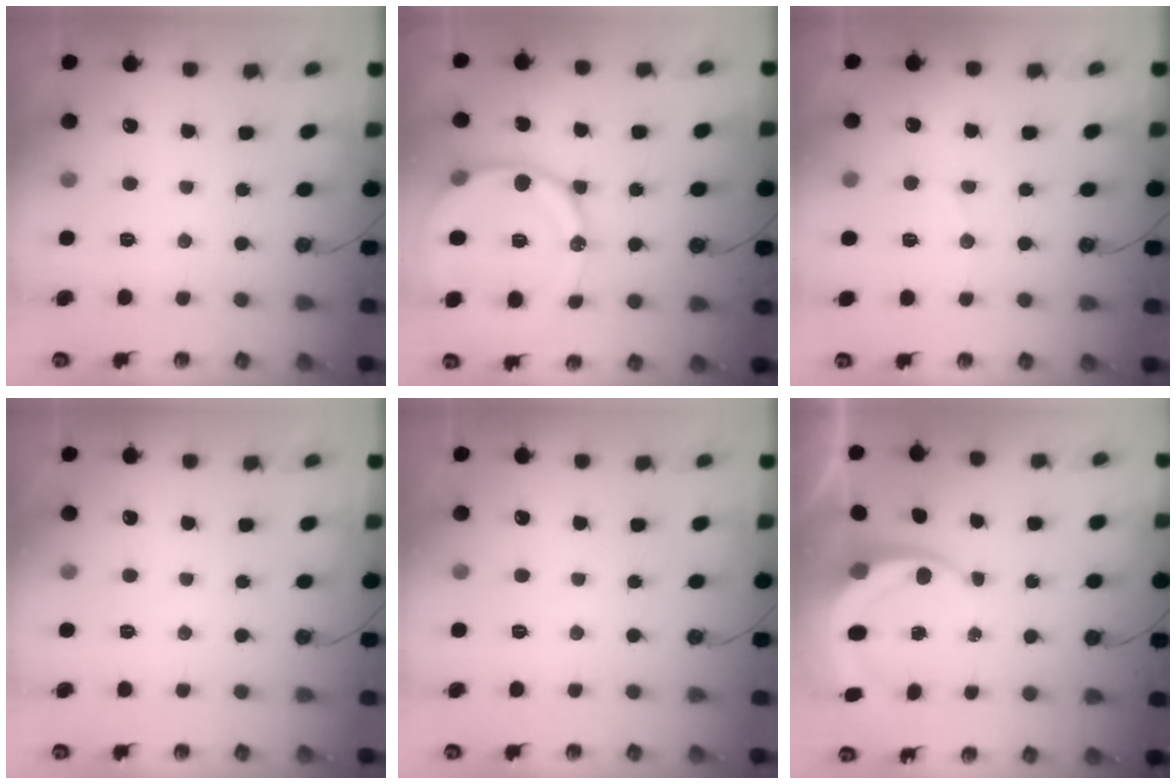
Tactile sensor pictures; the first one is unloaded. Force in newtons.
{"total": 16.4, "press": 16.4, "slide": 1.5}
{"total": 7.1, "press": 6.9, "slide": 1.4}
{"total": 0.0}
{"total": 0.0}
{"total": 6.5, "press": 6.4, "slide": 0.8}